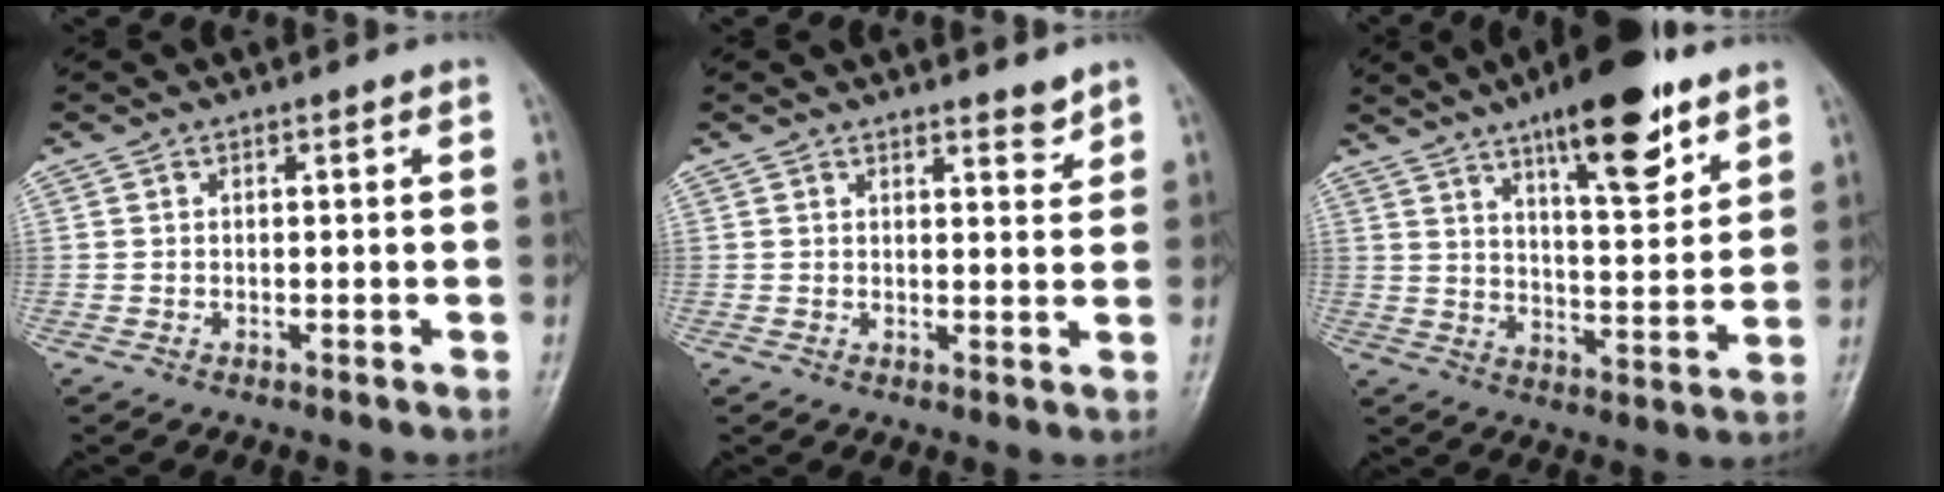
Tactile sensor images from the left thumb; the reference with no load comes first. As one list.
[{"total": 2.5, "force": [2.3, 0.6, 0.9], "torque": [-0.002, -0.020, 0.034]}, {"total": 16.2, "force": [10.1, 4.8, 11.7], "torque": [-0.147, -0.053, 0.158]}]